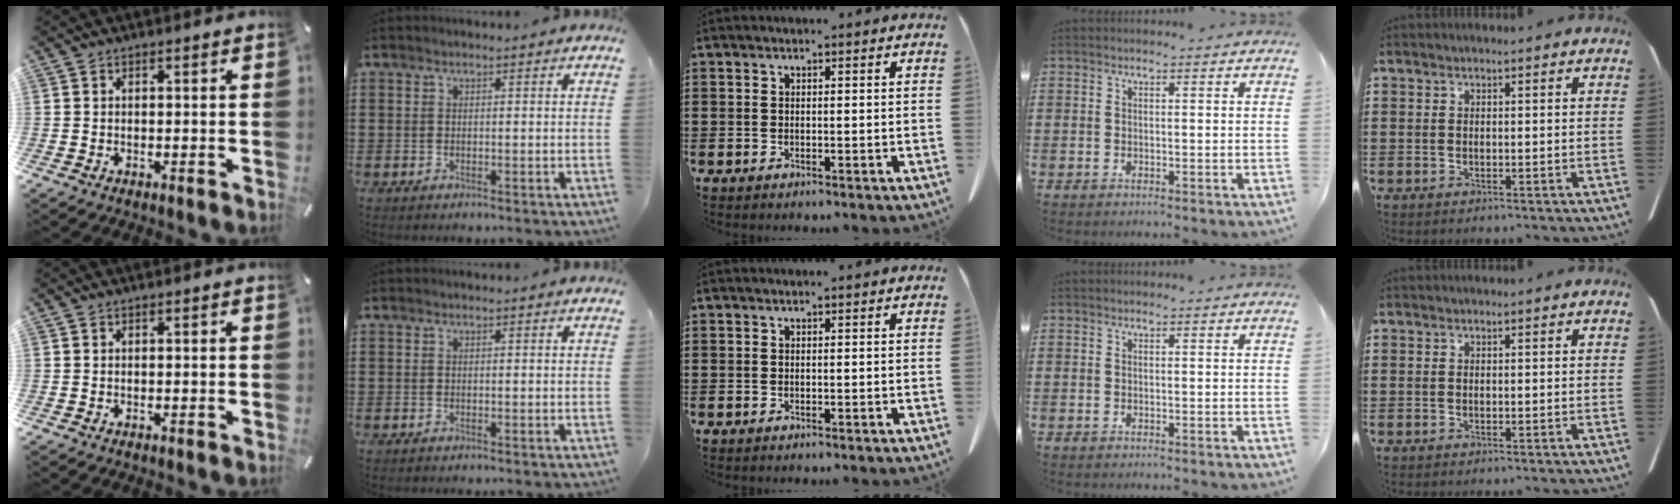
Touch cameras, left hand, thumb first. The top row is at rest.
{}